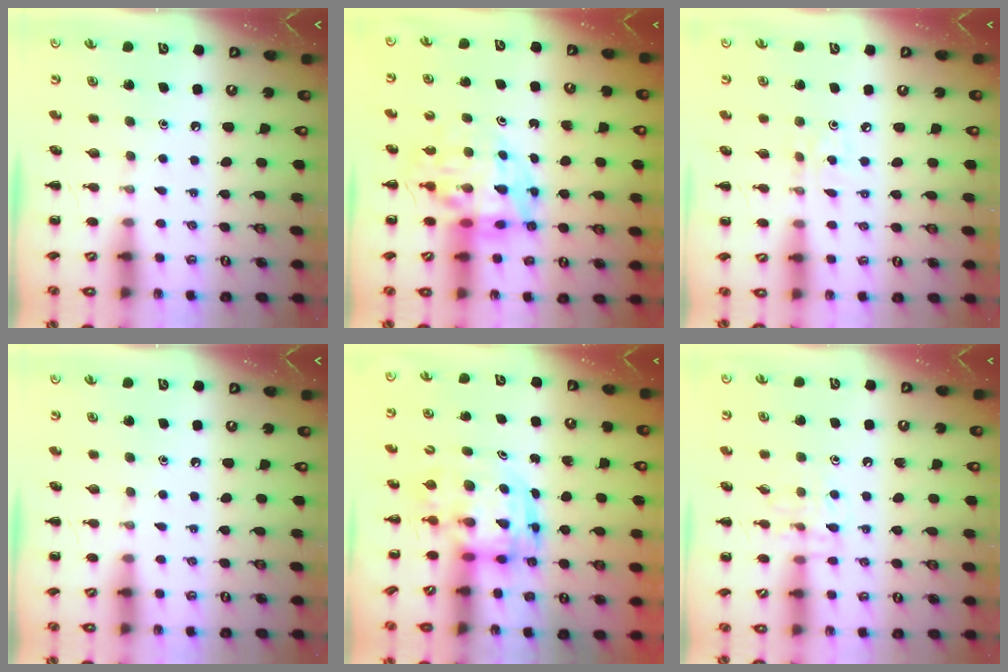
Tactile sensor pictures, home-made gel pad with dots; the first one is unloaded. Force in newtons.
{"total": 12.3, "press": 11.9, "slide": 3.2}
{"total": 2.4, "press": 2.2, "slide": 0.8}
{"total": 0.0}
{"total": 3.6, "press": 3.6, "slide": 0.7}
{"total": 7.4, "press": 7.4, "slide": 0.5}